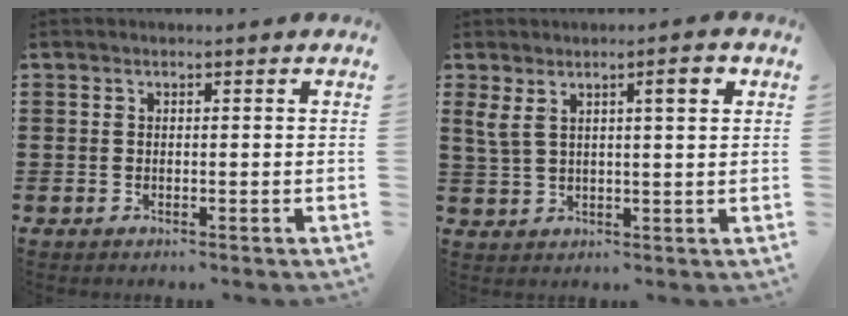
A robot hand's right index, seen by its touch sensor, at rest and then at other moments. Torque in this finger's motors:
{"motor_torque": [1.10, 1.03, 0.23, 0.12]}